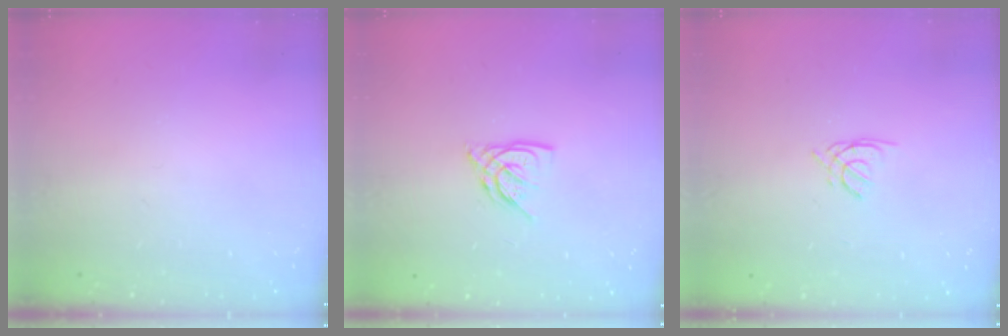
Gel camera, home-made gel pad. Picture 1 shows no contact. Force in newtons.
{"total": 6.8, "press": 6.8, "slide": 0.5}
{"total": 1.4, "press": 1.3, "slide": 0.3}